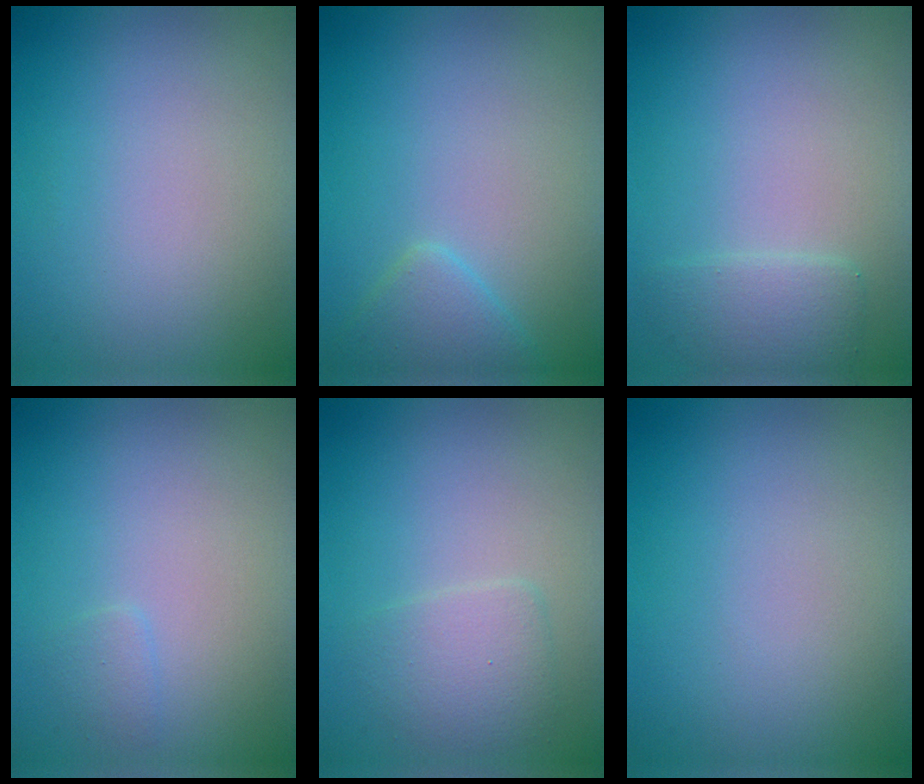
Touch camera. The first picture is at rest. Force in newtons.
{"total": 2.3, "press": 2.3, "slide": 0.1}
{"total": 2.0, "press": 2.0, "slide": 0.1}
{"total": 0.7, "press": 0.7, "slide": 0.1}
{"total": 2.4, "press": 2.4, "slide": 0.0}
{"total": 0.0}